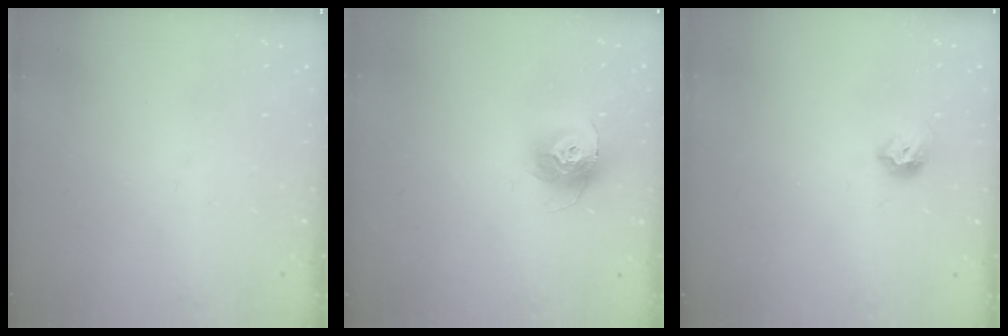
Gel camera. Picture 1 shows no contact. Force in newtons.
{"total": 12.6, "press": 12.6, "slide": 1.1}
{"total": 7.0, "press": 6.9, "slide": 1.3}